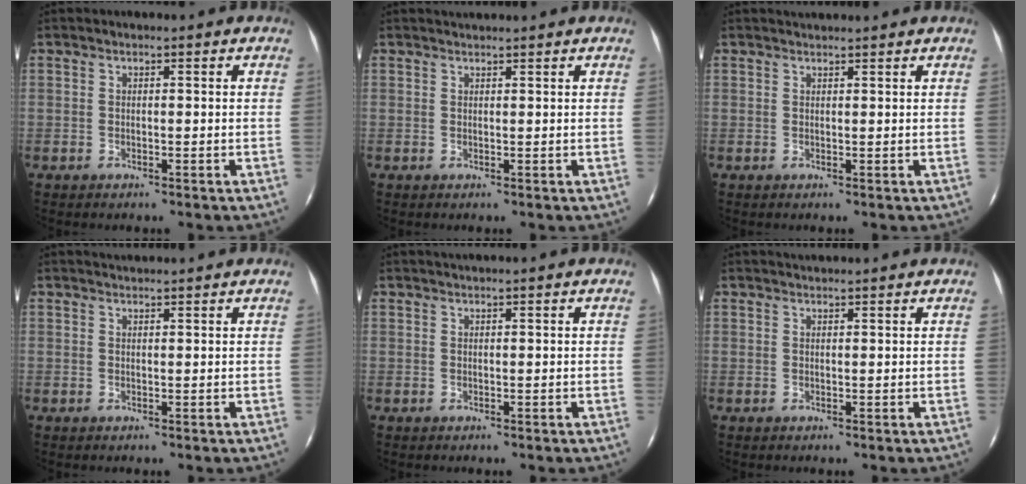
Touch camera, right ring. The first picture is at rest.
{"total": 1.1, "force": [1.0, -0.2, 0.2], "torque": [-0.009, -0.002, 0.017]}
{"total": 1.5, "force": [1.4, -0.1, 0.2], "torque": [-0.011, 0.000, 0.020]}
{"total": 1.5, "force": [1.5, -0.2, 0.2], "torque": [-0.009, -0.001, 0.022]}
{"total": 0.8, "force": [0.6, -0.3, 0.3], "torque": [-0.013, -0.004, 0.008]}
{"total": 1.4, "force": [1.4, -0.2, 0.2], "torque": [-0.010, -0.001, 0.020]}